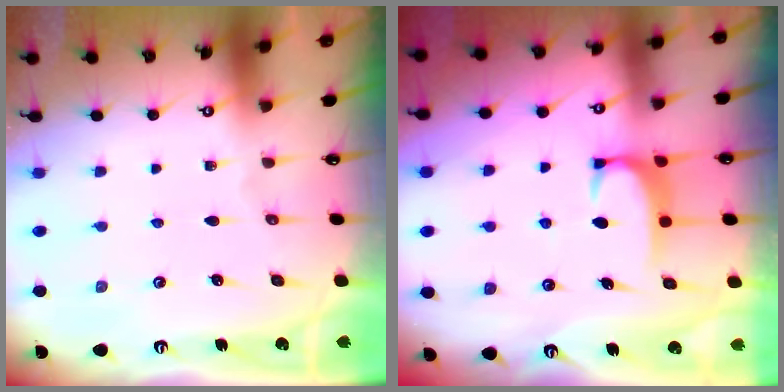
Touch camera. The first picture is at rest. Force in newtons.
{"total": 1.8, "press": 1.7, "slide": 0.5}